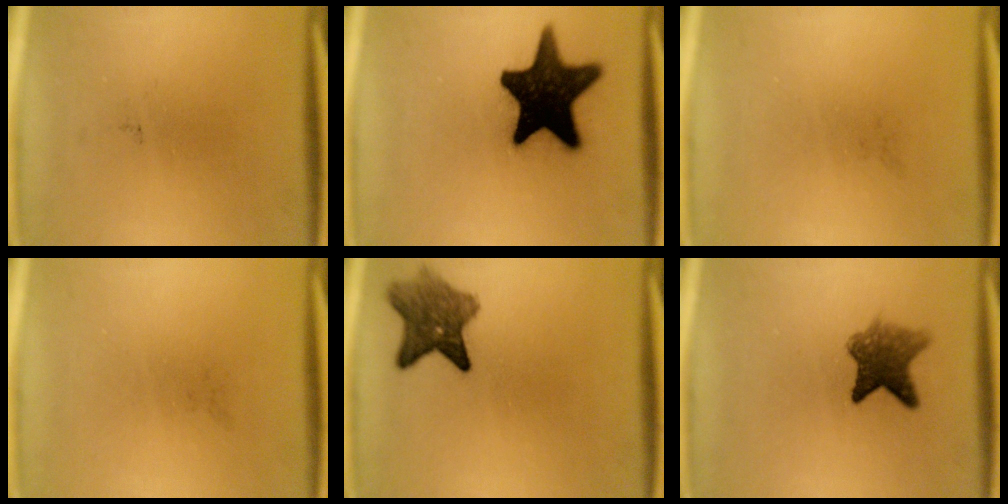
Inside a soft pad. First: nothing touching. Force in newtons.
{"total": 19.1}
{"total": 0.0}
{"total": 0.0}
{"total": 6.7}
{"total": 6.1}